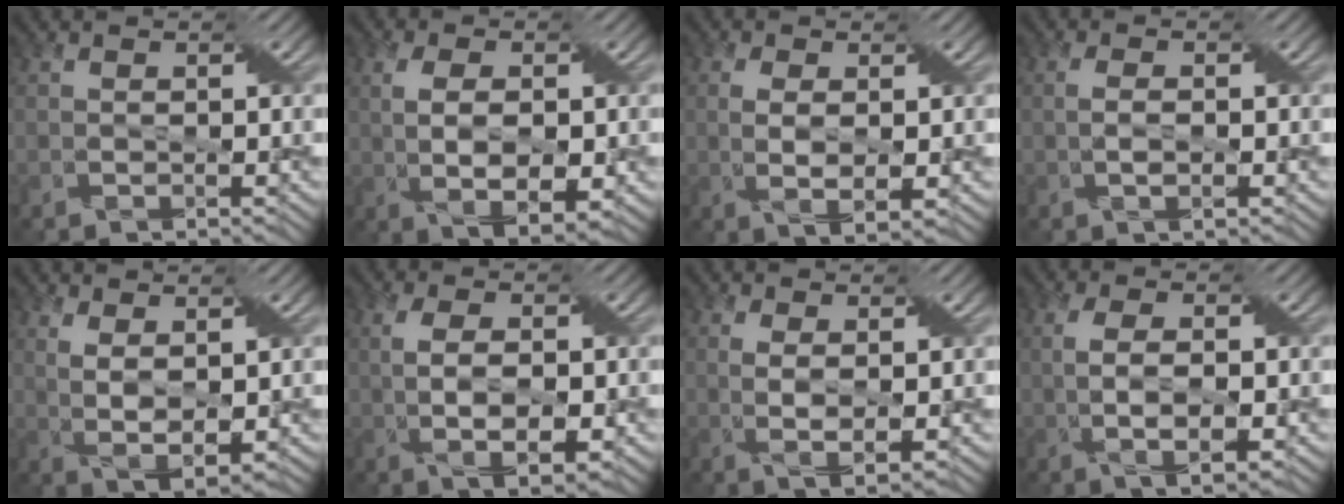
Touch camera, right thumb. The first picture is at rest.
{"total": 6.3, "force": [-0.1, 3.2, 5.4], "torque": [-0.104, -0.004, 0.006]}
{"total": 3.3, "force": [0.4, 1.5, 2.9], "torque": [-0.066, -0.004, 0.009]}
{"total": 1.2, "force": [0.1, 0.3, 1.1], "torque": [-0.030, 0.000, 0.001]}
{"total": 4.0, "force": [1.7, 1.5, 3.3], "torque": [-0.080, -0.003, 0.032]}
{"total": 5.8, "force": [-0.3, 2.7, 5.1], "torque": [-0.104, -0.007, 0.004]}
{"total": 2.9, "force": [0.7, 0.8, 2.6], "torque": [-0.067, -0.003, 0.013]}
{"total": 4.6, "force": [-0.2, 1.8, 4.2], "torque": [-0.093, -0.005, 0.000]}